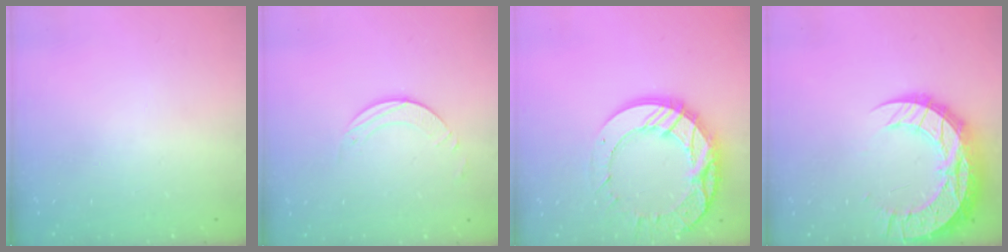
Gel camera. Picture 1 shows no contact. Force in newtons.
{"total": 2.5, "press": 2.5, "slide": 0.2}
{"total": 17.7, "press": 17.6, "slide": 1.5}
{"total": 17.5, "press": 17.4, "slide": 1.4}